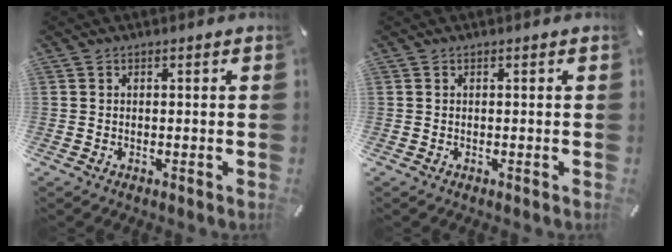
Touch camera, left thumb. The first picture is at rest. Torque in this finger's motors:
{"motor_torque": [0.00, 0.00, -0.04, 0.04, 0.00]}